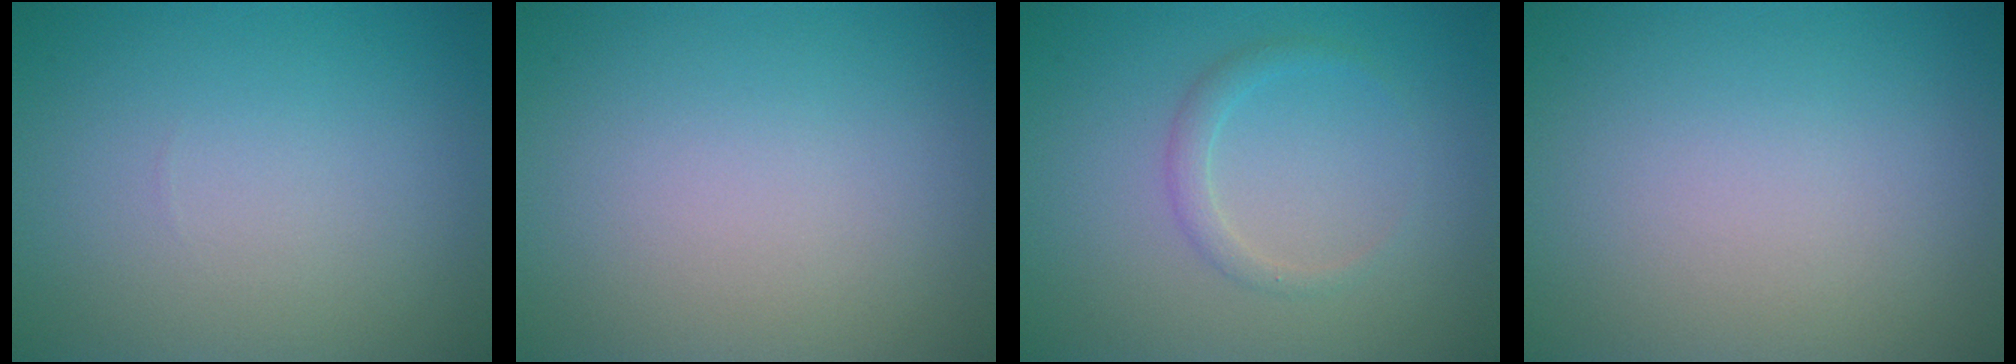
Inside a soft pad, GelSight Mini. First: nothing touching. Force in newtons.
{"total": 0.0}
{"total": 1.4, "press": 1.4, "slide": 0.2}
{"total": 0.0}